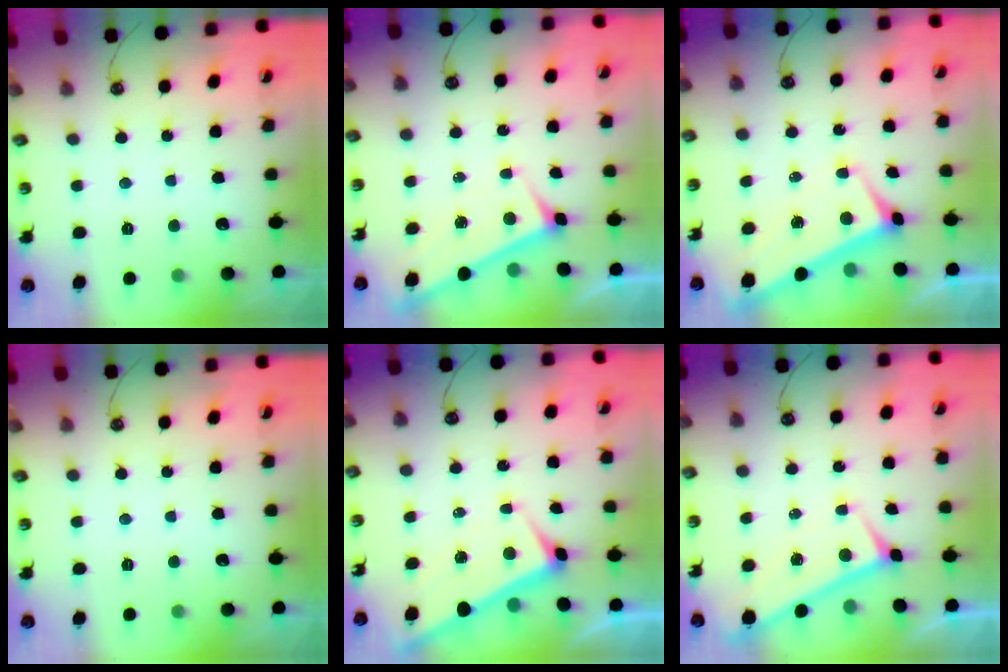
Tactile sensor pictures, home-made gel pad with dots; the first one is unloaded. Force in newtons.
{"total": 3.0, "press": 3.0, "slide": 0.1}
{"total": 1.9, "press": 1.9, "slide": 0.5}
{"total": 0.0}
{"total": 2.9, "press": 2.9, "slide": 0.6}
{"total": 0.0}